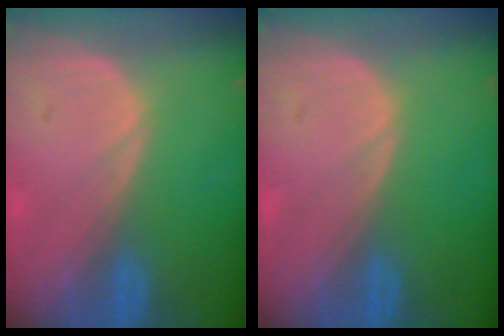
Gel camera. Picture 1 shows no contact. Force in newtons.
{"total": 0.0}